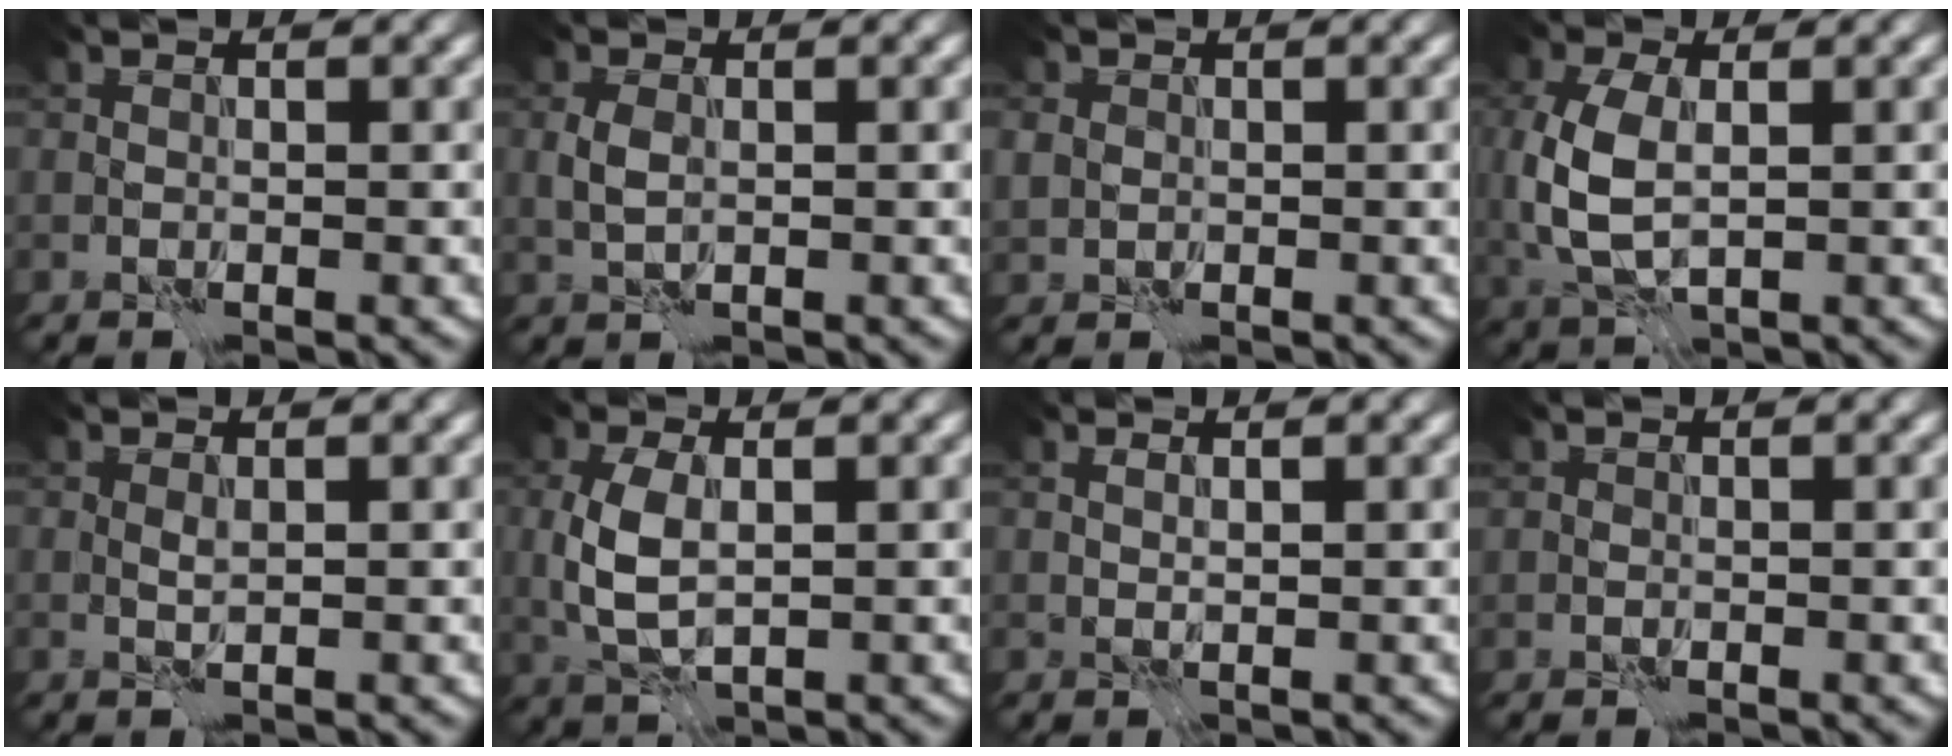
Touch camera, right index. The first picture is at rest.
{"total": 1.6, "force": [0.1, 1.0, 1.2], "torque": [-0.031, -0.001, 0.003]}
{"total": 1.3, "force": [0.1, 1.3, 0.3], "torque": [-0.005, -0.002, 0.000]}
{"total": 5.6, "force": [0.3, 3.4, 4.4], "torque": [-0.120, -0.003, 0.010]}
{"total": 0.5, "force": [0.4, -0.2, 0.2], "torque": [-0.006, 0.000, 0.008]}
{"total": 4.1, "force": [0.4, 2.3, 3.3], "torque": [-0.085, 0.000, 0.013]}
{"total": 0.7, "force": [0.7, 0.0, 0.1], "torque": [-0.007, -0.002, 0.015]}
{"total": 0.0}